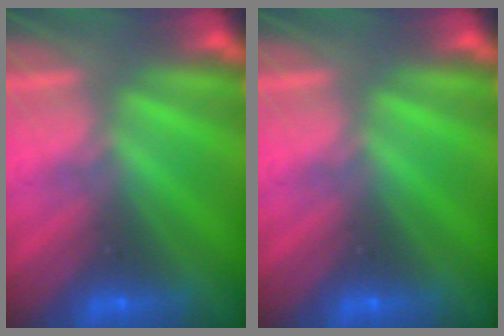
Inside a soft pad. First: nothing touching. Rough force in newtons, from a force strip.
{"total": 0.0}